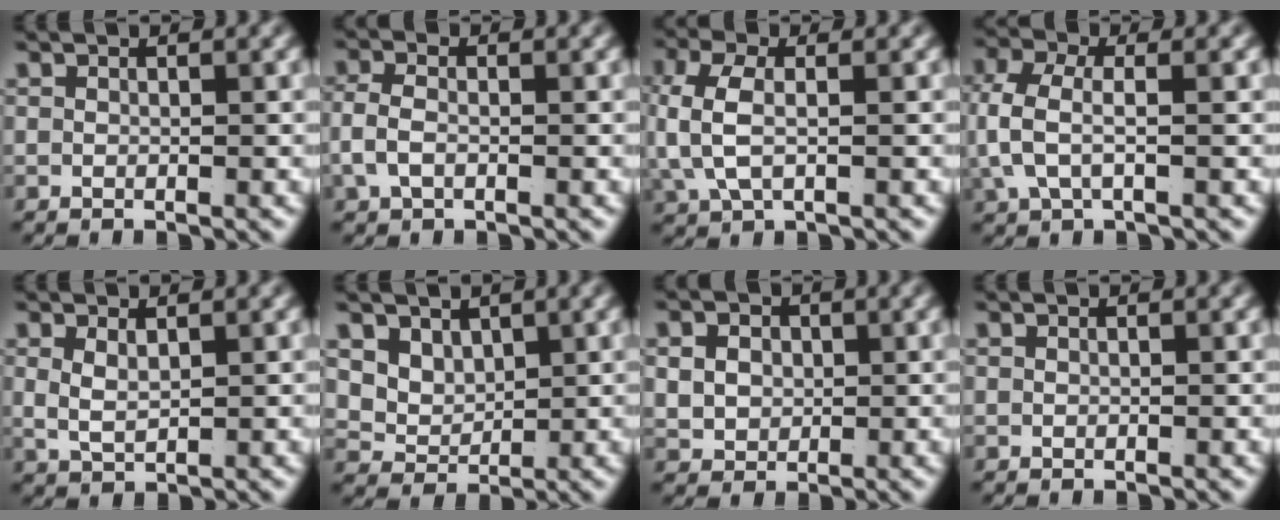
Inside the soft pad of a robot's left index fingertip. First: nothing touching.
{"total": 2.5, "force": [-0.5, 1.6, 1.9], "torque": [-0.058, -0.011, 0.000]}
{"total": 4.1, "force": [0.3, 2.4, 3.4], "torque": [-0.098, -0.015, 0.018]}
{"total": 4.6, "force": [0.1, 2.9, 3.5], "torque": [-0.093, -0.009, 0.009]}
{"total": 2.4, "force": [0.5, 1.6, 1.7], "torque": [-0.044, -0.013, 0.023]}
{"total": 5.9, "force": [1.3, 5.2, 2.3], "torque": [-0.083, -0.034, 0.034]}
{"total": 3.8, "force": [0.3, 3.3, 1.8], "torque": [-0.044, -0.016, 0.018]}
{"total": 0.0}